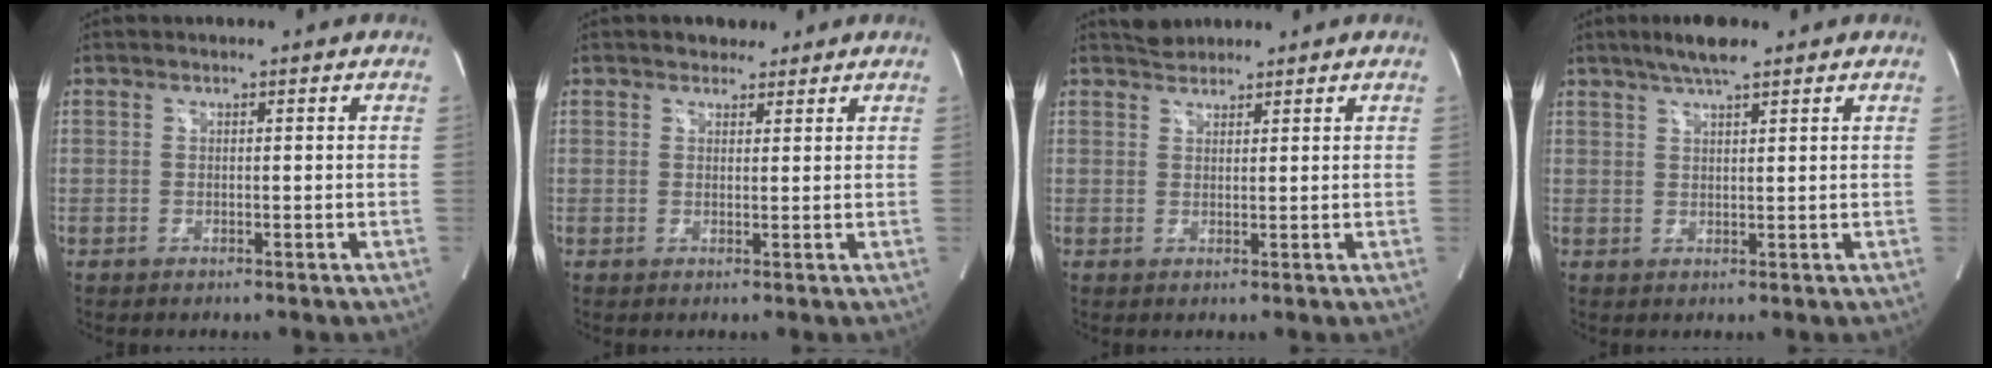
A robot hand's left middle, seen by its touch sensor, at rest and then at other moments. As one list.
[{"total": 2.6, "force": [2.0, 1.5, 0.6], "torque": [-0.009, 0.007, 0.028]}, {"total": 2.3, "force": [2.2, 0.8, 0.0], "torque": [-0.006, 0.012, 0.039]}, {"total": 5.0, "force": [3.8, 0.6, 3.3], "torque": [-0.065, 0.013, 0.067]}]